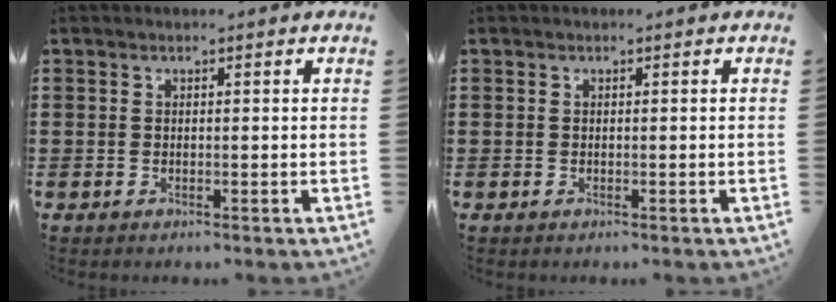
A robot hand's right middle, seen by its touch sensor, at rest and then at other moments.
{"total": 0.0}